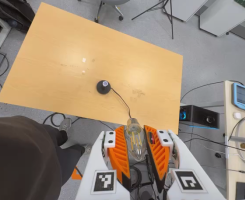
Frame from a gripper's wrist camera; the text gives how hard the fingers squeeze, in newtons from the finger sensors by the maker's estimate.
{"total": 10.1, "left": 9.8, "right": 10.3}